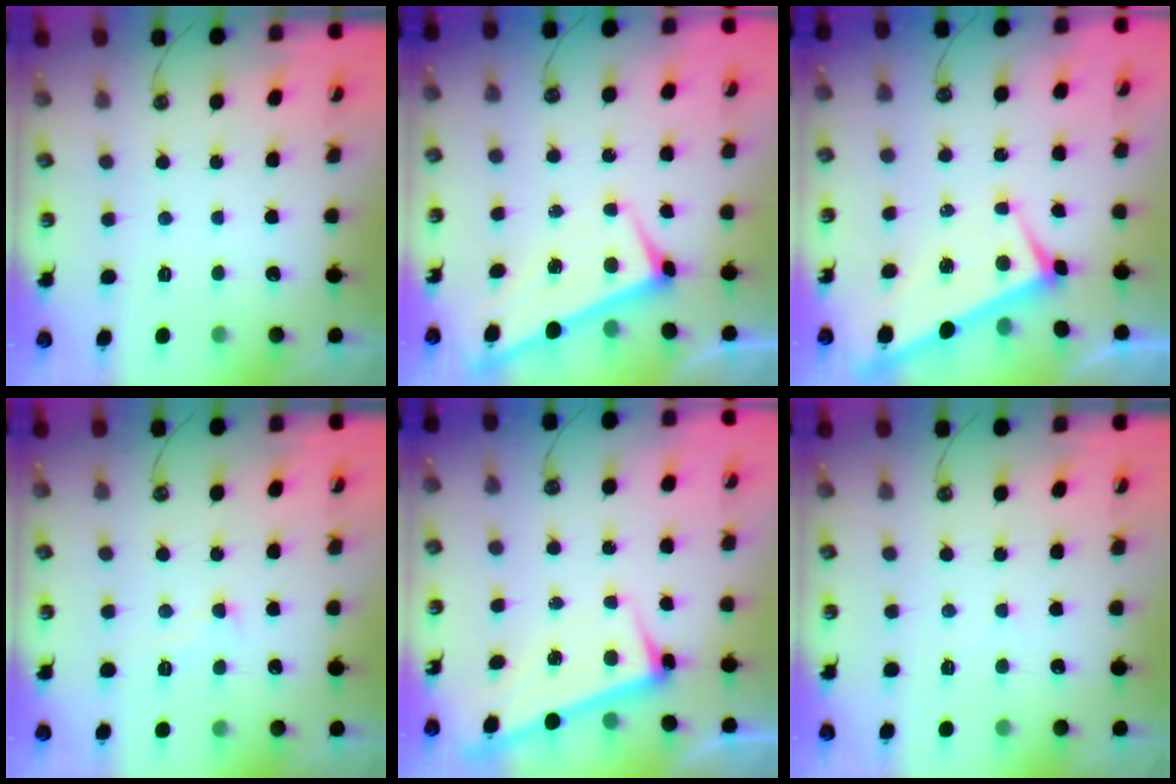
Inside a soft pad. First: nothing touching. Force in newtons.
{"total": 1.0, "press": 1.0, "slide": 0.1}
{"total": 3.6, "press": 3.5, "slide": 0.5}
{"total": 2.2, "press": 2.2, "slide": 0.6}
{"total": 2.6, "press": 2.5, "slide": 0.7}
{"total": 2.2, "press": 2.2, "slide": 0.3}